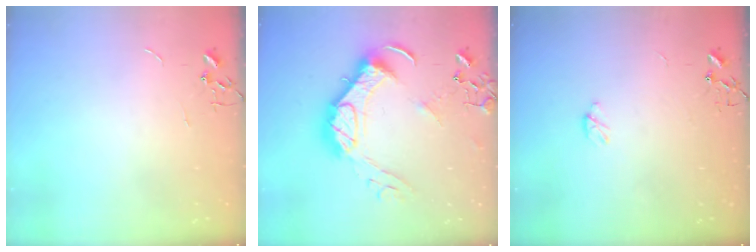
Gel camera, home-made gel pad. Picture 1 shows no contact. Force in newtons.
{"total": 18.8, "press": 18.7, "slide": 2.0}
{"total": 3.3, "press": 3.3, "slide": 0.3}